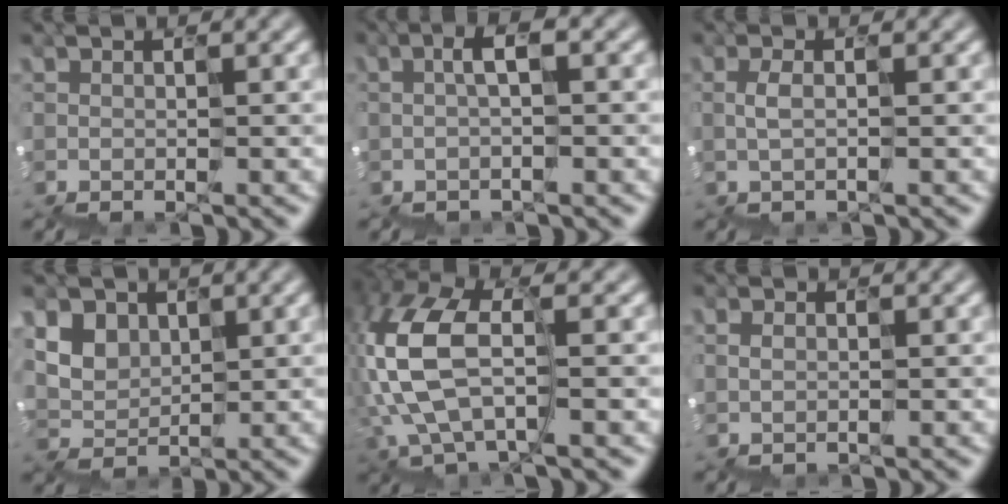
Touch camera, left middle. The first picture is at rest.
{"total": 0.5, "force": [0.2, 0.0, 0.5], "torque": [-0.027, 0.008, -0.002]}
{"total": 0.8, "force": [0.1, -0.4, -0.7], "torque": [-0.011, 0.002, -0.005]}
{"total": 3.2, "force": [2.3, 1.8, -1.4], "torque": [-0.011, 0.010, 0.039]}
{"total": 5.1, "force": [-0.2, 2.6, 4.4], "torque": [-0.154, 0.011, -0.015]}
{"total": 1.3, "force": [0.0, -0.5, -1.2], "torque": [0.006, 0.000, 0.002]}